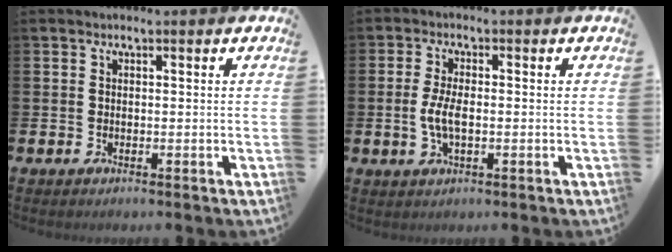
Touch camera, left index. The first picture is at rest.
{"total": 4.0, "force": [-0.4, 1.7, 3.6], "torque": [-0.071, -0.004, -0.015]}